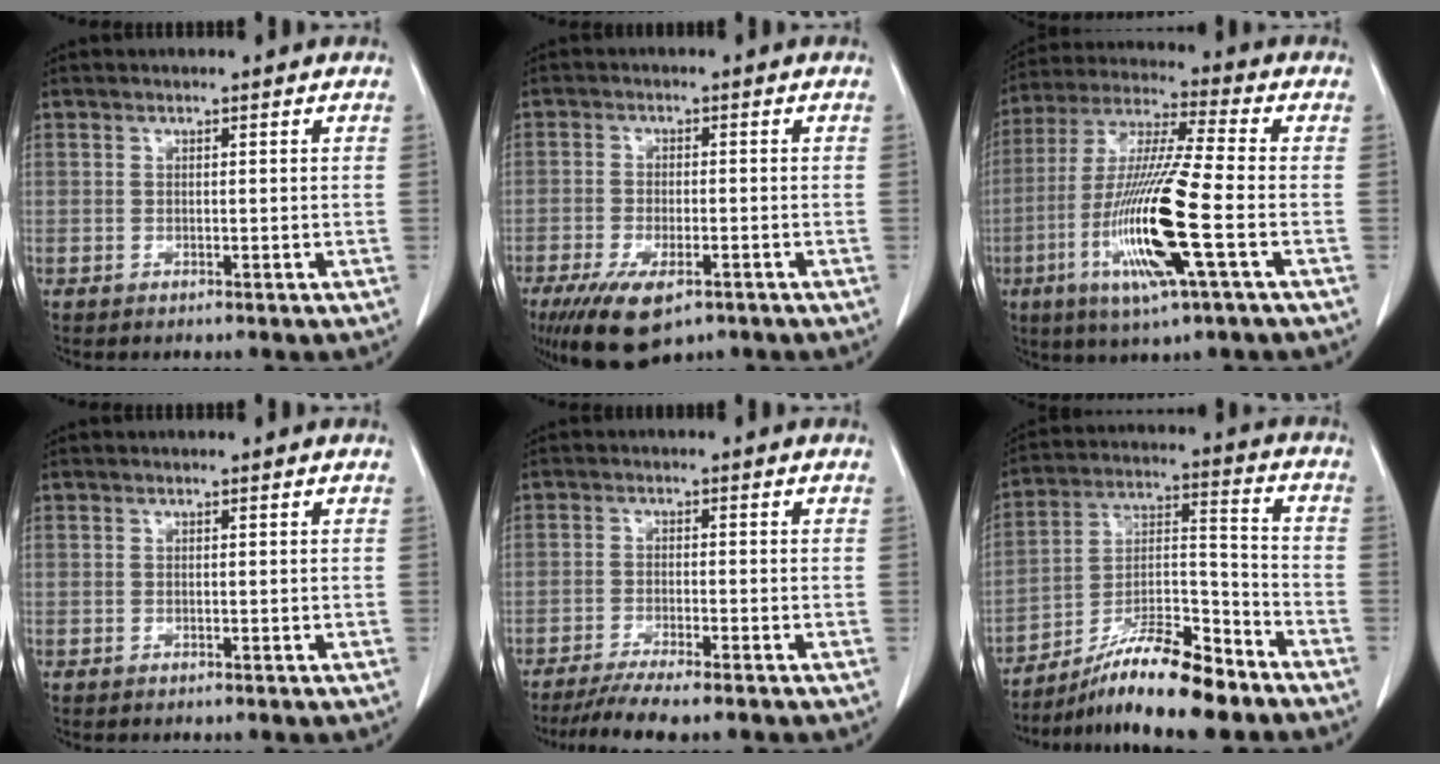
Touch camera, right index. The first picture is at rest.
{"total": 9.4, "force": [-5.7, 3.5, 6.6], "torque": [-0.117, -0.017, -0.092]}
{"total": 16.7, "force": [-4.9, 0.3, 15.9], "torque": [-0.329, -0.019, -0.098]}
{"total": 0.0}
{"total": 7.0, "force": [-5.8, -0.2, 3.9], "torque": [-0.057, -0.019, -0.095]}
{"total": 14.4, "force": [-11.5, 1.9, 8.5], "torque": [-0.147, 0.008, -0.198]}